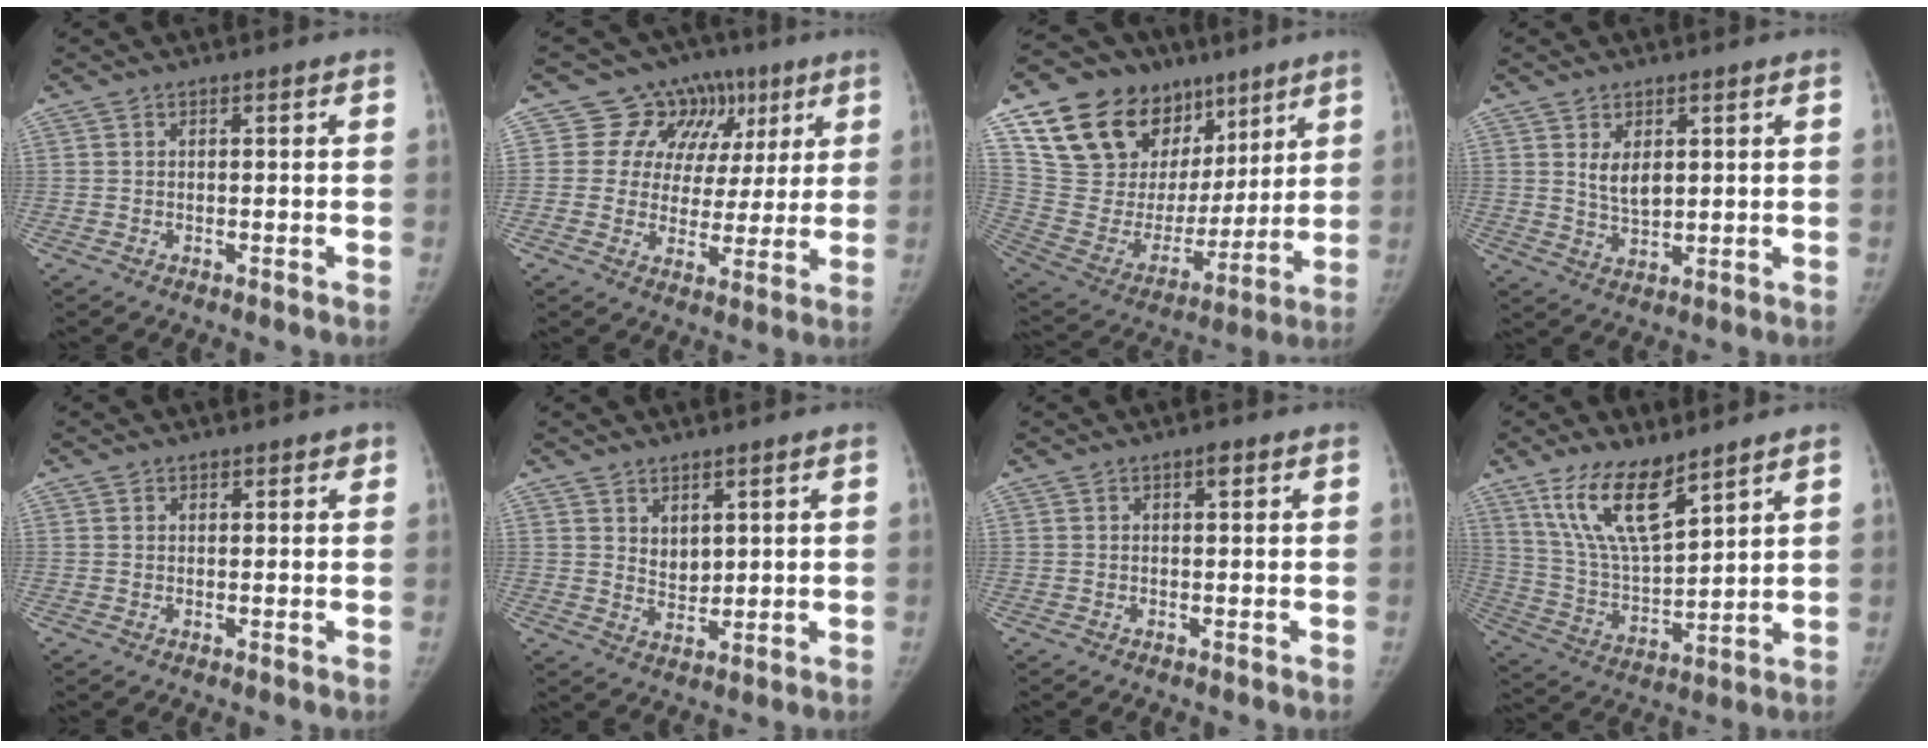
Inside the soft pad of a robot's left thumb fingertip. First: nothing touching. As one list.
[{"total": 12.8, "force": [5.6, 10.9, 3.7], "torque": [0.005, 0.004, 0.080]}, {"total": 26.9, "force": [14.5, 17.6, 14.3], "torque": [-0.205, -0.005, 0.270]}, {"total": 5.0, "force": [1.6, 2.8, 3.8], "torque": [-0.054, -0.016, 0.038]}, {"total": 1.6, "force": [1.0, 1.2, 0.2], "torque": [0.016, -0.004, 0.009]}, {"total": 3.9, "force": [2.1, 2.5, 2.2], "torque": [-0.022, -0.021, 0.046]}, {"total": 1.3, "force": [0.6, 0.4, 1.1], "torque": [-0.013, 0.001, 0.007]}, {"total": 14.2, "force": [9.3, 4.5, 9.7], "torque": [-0.166, -0.052, 0.193]}]